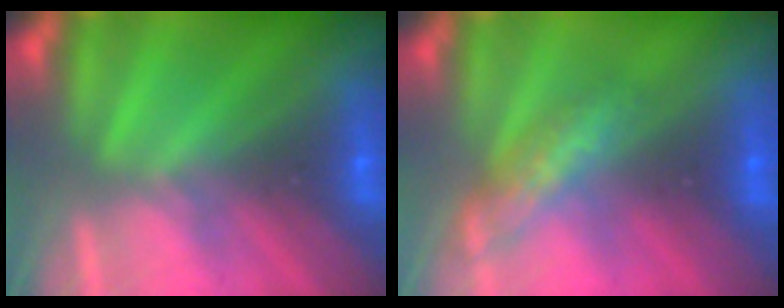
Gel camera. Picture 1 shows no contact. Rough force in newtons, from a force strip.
{"total": 2.7}